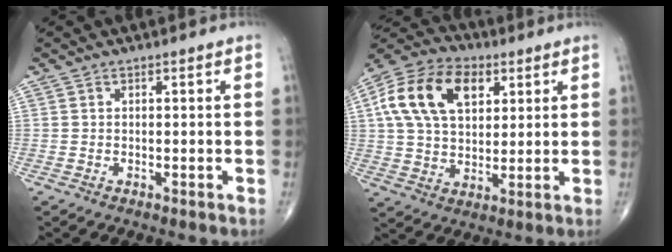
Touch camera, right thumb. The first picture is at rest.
{"total": 17.4, "force": [5.7, 11.0, 12.2], "torque": [-0.214, 0.006, 0.097]}